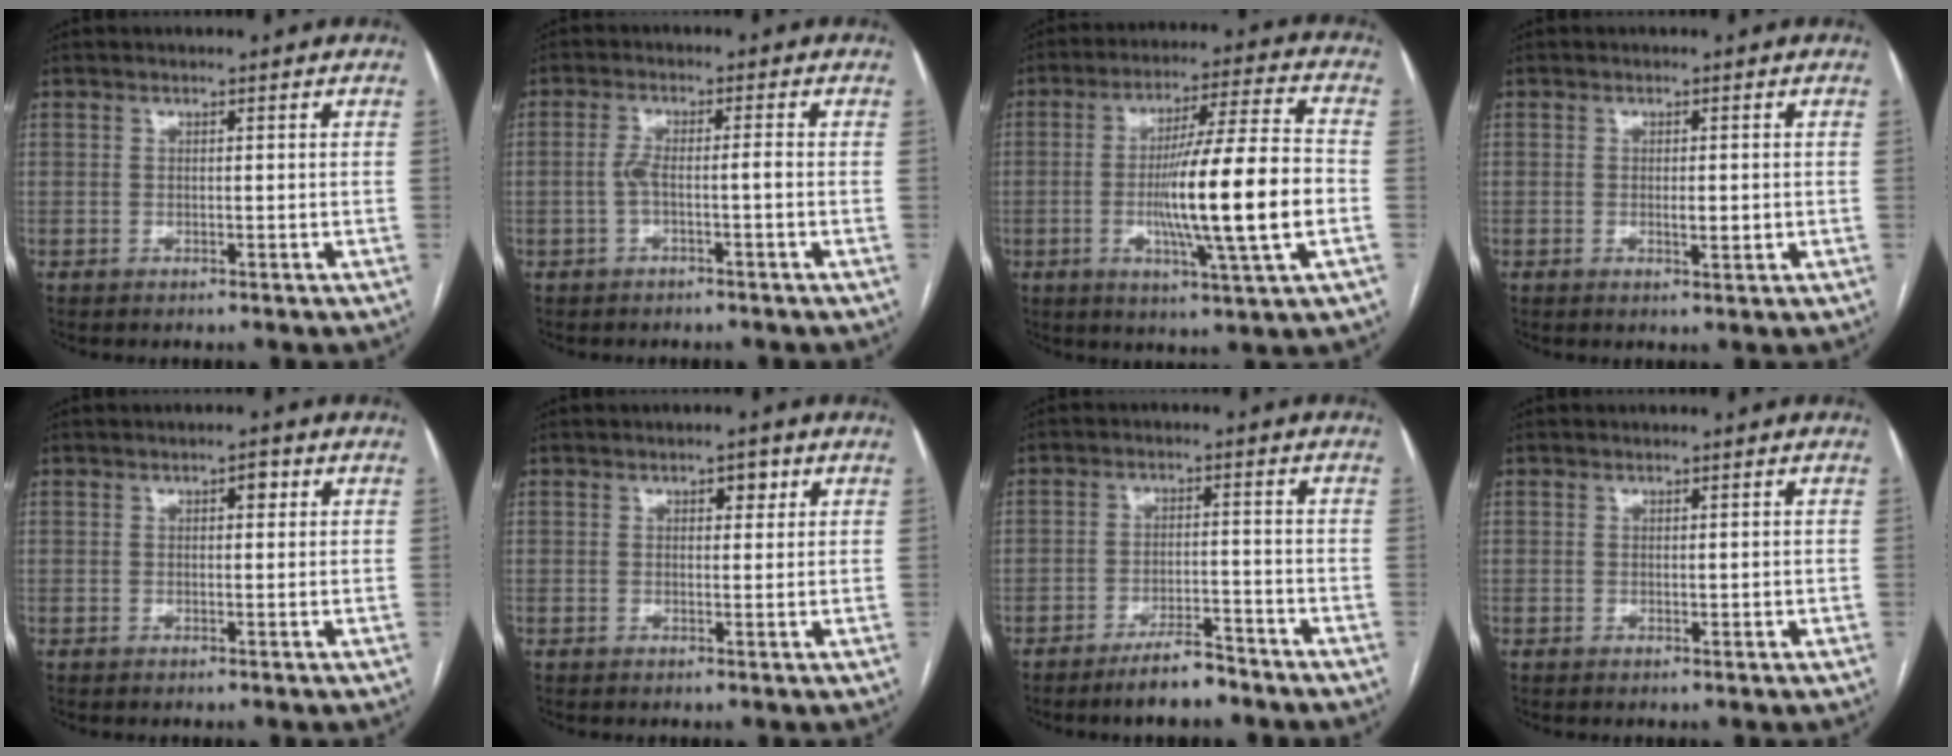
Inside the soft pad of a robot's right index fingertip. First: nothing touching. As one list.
[{"total": 3.0, "force": [-1.2, 0.0, 2.7], "torque": [-0.055, 0.012, -0.022]}, {"total": 16.6, "force": [-3.0, -0.5, 16.3], "torque": [-0.279, -0.006, -0.055]}, {"total": 1.9, "force": [-0.3, 0.3, 1.9], "torque": [-0.033, -0.002, -0.004]}, {"total": 1.6, "force": [0.6, 0.7, 1.3], "torque": [-0.019, 0.007, 0.008]}, {"total": 2.2, "force": [1.1, 1.1, 1.6], "torque": [-0.021, 0.006, 0.014]}, {"total": 5.5, "force": [-4.6, 1.2, 2.7], "torque": [-0.046, 0.000, -0.080]}, {"total": 0.6, "force": [-0.1, 0.2, 0.5], "torque": [-0.008, -0.002, 0.001]}]